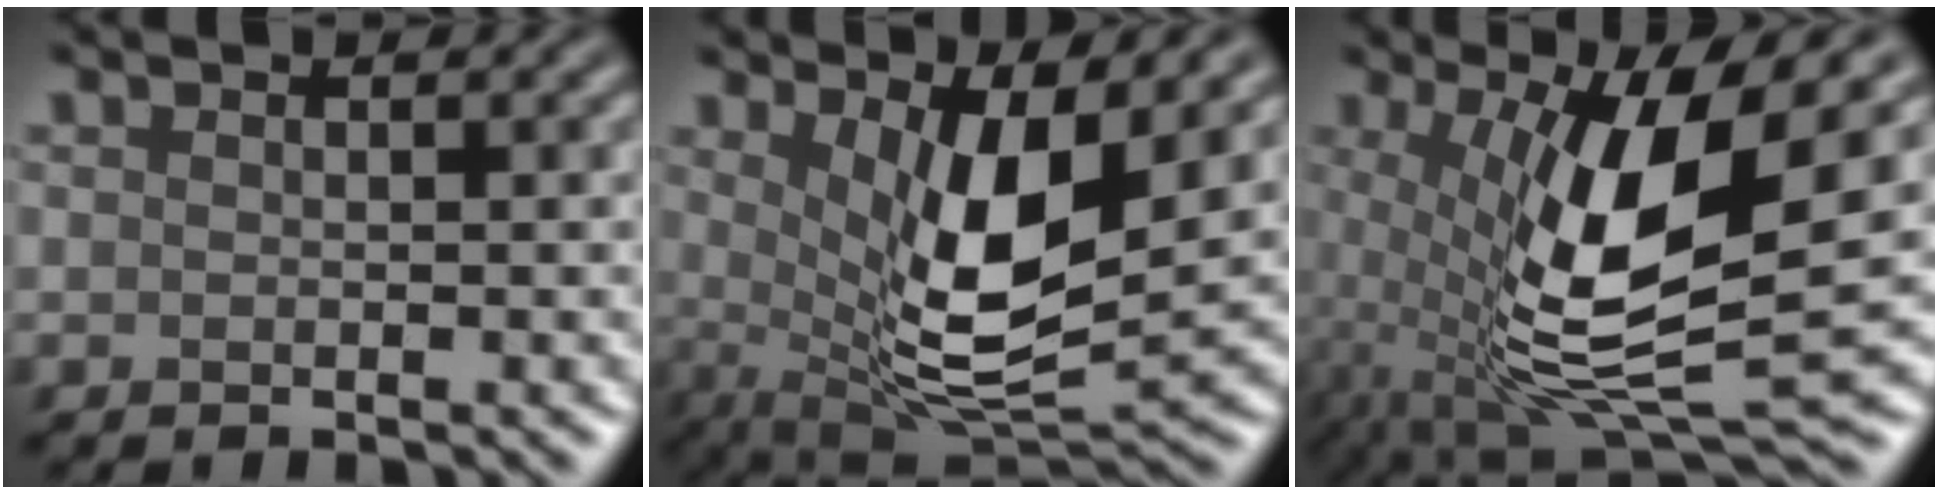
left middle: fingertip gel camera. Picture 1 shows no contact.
{"total": 8.4, "force": [2.0, 2.9, 7.6], "torque": [-0.137, -0.022, 0.038]}
{"total": 12.0, "force": [0.6, 3.6, 11.5], "torque": [-0.213, -0.018, 0.011]}